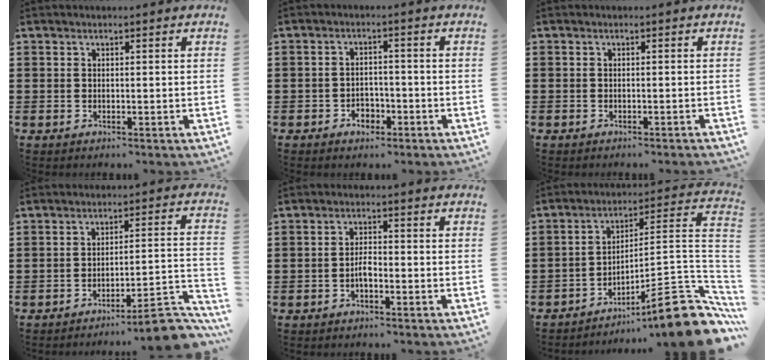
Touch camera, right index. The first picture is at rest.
{"total": 2.7, "force": [-1.8, 1.7, 1.1], "torque": [-0.024, 0.002, -0.037]}
{"total": 0.7, "force": [-0.7, 0.0, 0.2], "torque": [-0.005, -0.002, -0.014]}
{"total": 8.0, "force": [-6.6, 0.5, 4.4], "torque": [-0.061, 0.007, -0.123]}
{"total": 2.2, "force": [-0.9, 0.6, 1.9], "torque": [-0.038, 0.000, -0.017]}
{"total": 12.8, "force": [-8.1, 1.6, 9.8], "torque": [-0.125, 0.011, -0.143]}